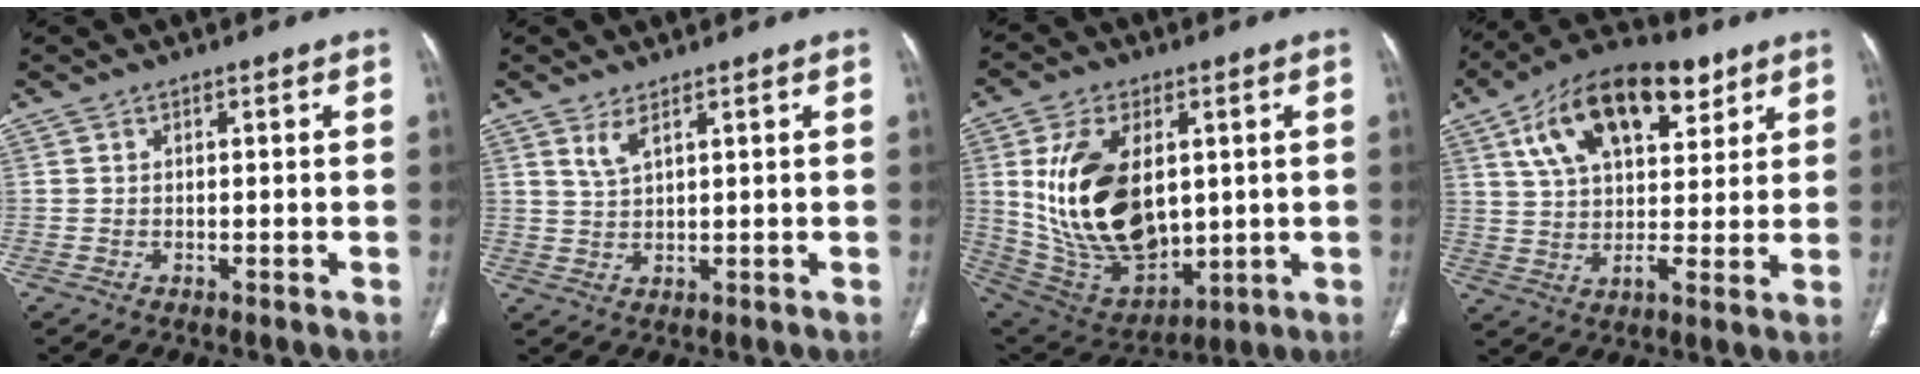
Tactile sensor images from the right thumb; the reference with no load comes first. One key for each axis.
{"total": 2.7, "fx": 1.8, "fy": 0.5, "fz": 2.0, "tx": -0.045, "ty": -0.011, "tz": 0.045}
{"total": 22.2, "fx": 2.8, "fy": 13.4, "fz": 17.5, "tx": -0.304, "ty": -0.019, "tz": 0.077}
{"total": 19.4, "fx": 9.3, "fy": 9.9, "fz": 13.9, "tx": -0.204, "ty": -0.002, "tz": 0.156}